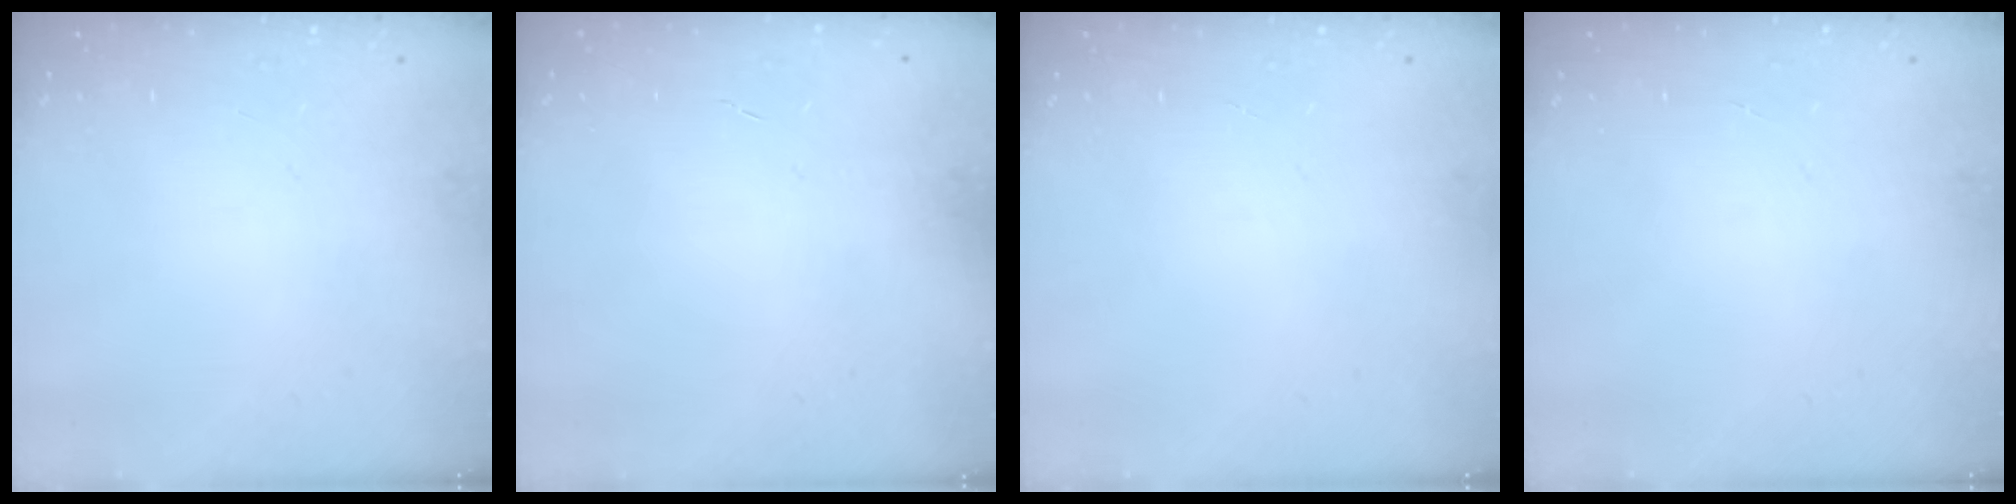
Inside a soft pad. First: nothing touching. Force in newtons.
{"total": 0.0}
{"total": 0.0}
{"total": 0.0}